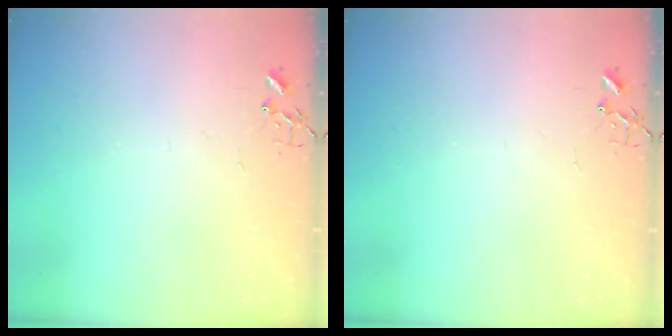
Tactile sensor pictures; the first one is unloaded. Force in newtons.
{"total": 0.0}